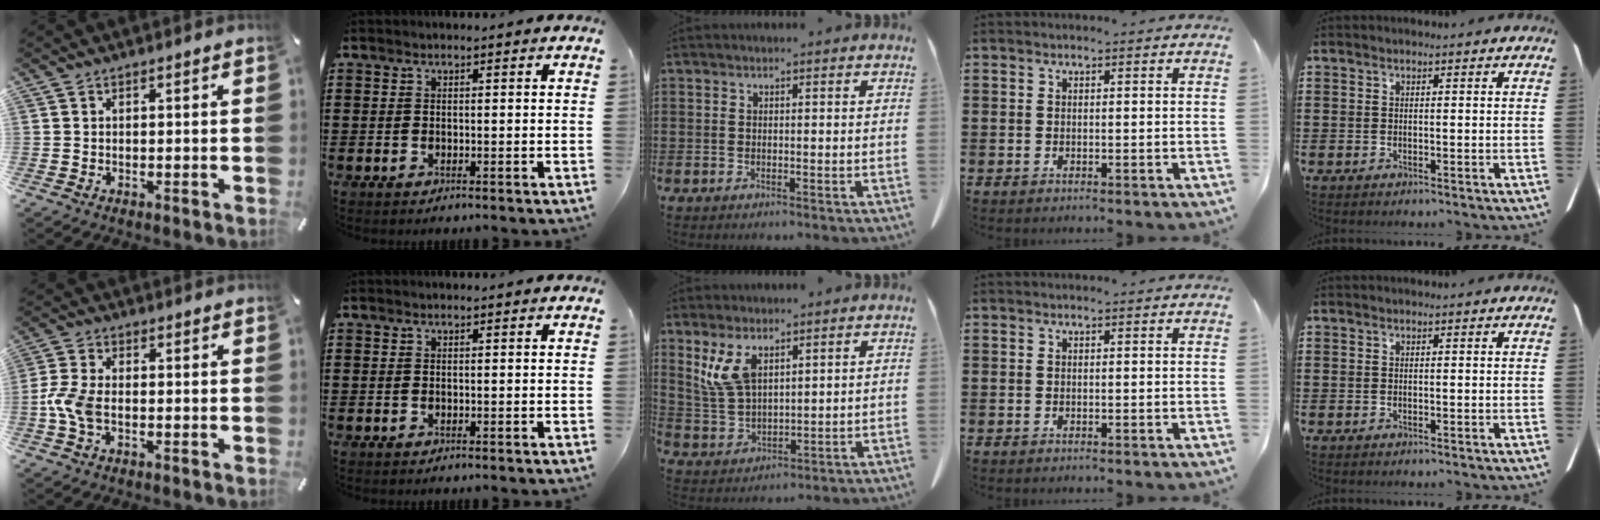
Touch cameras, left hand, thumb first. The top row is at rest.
{"thumb": {"total": 6.5, "force": [-1.7, 3.3, 5.3], "torque": [-0.120, -0.001, -0.033]}, "middle": {"total": 6.8, "force": [3.9, 3.1, 4.7], "torque": [-0.119, -0.009, 0.067]}}